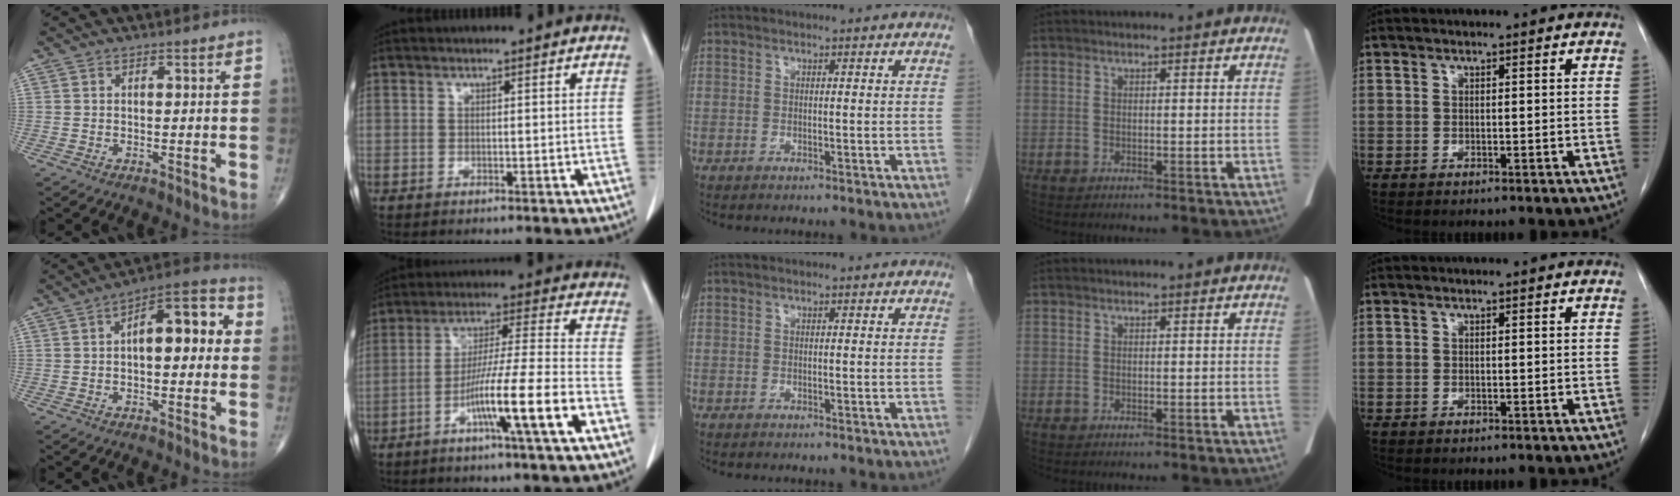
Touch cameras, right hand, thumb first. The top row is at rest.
{"thumb": {"total": 12.3, "force": [1.3, 5.7, 10.8], "torque": [-0.130, 0.035, 0.009]}, "index": {"total": 12.6, "force": [-5.8, -1.2, 11.1], "torque": [-0.197, -0.001, -0.101]}}